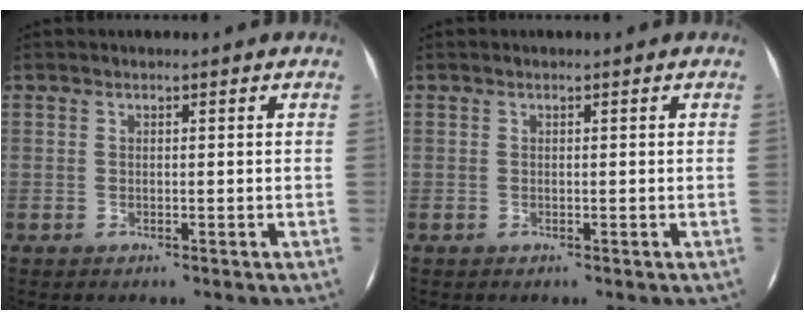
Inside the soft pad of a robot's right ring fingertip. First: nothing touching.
{"total": 0.0}